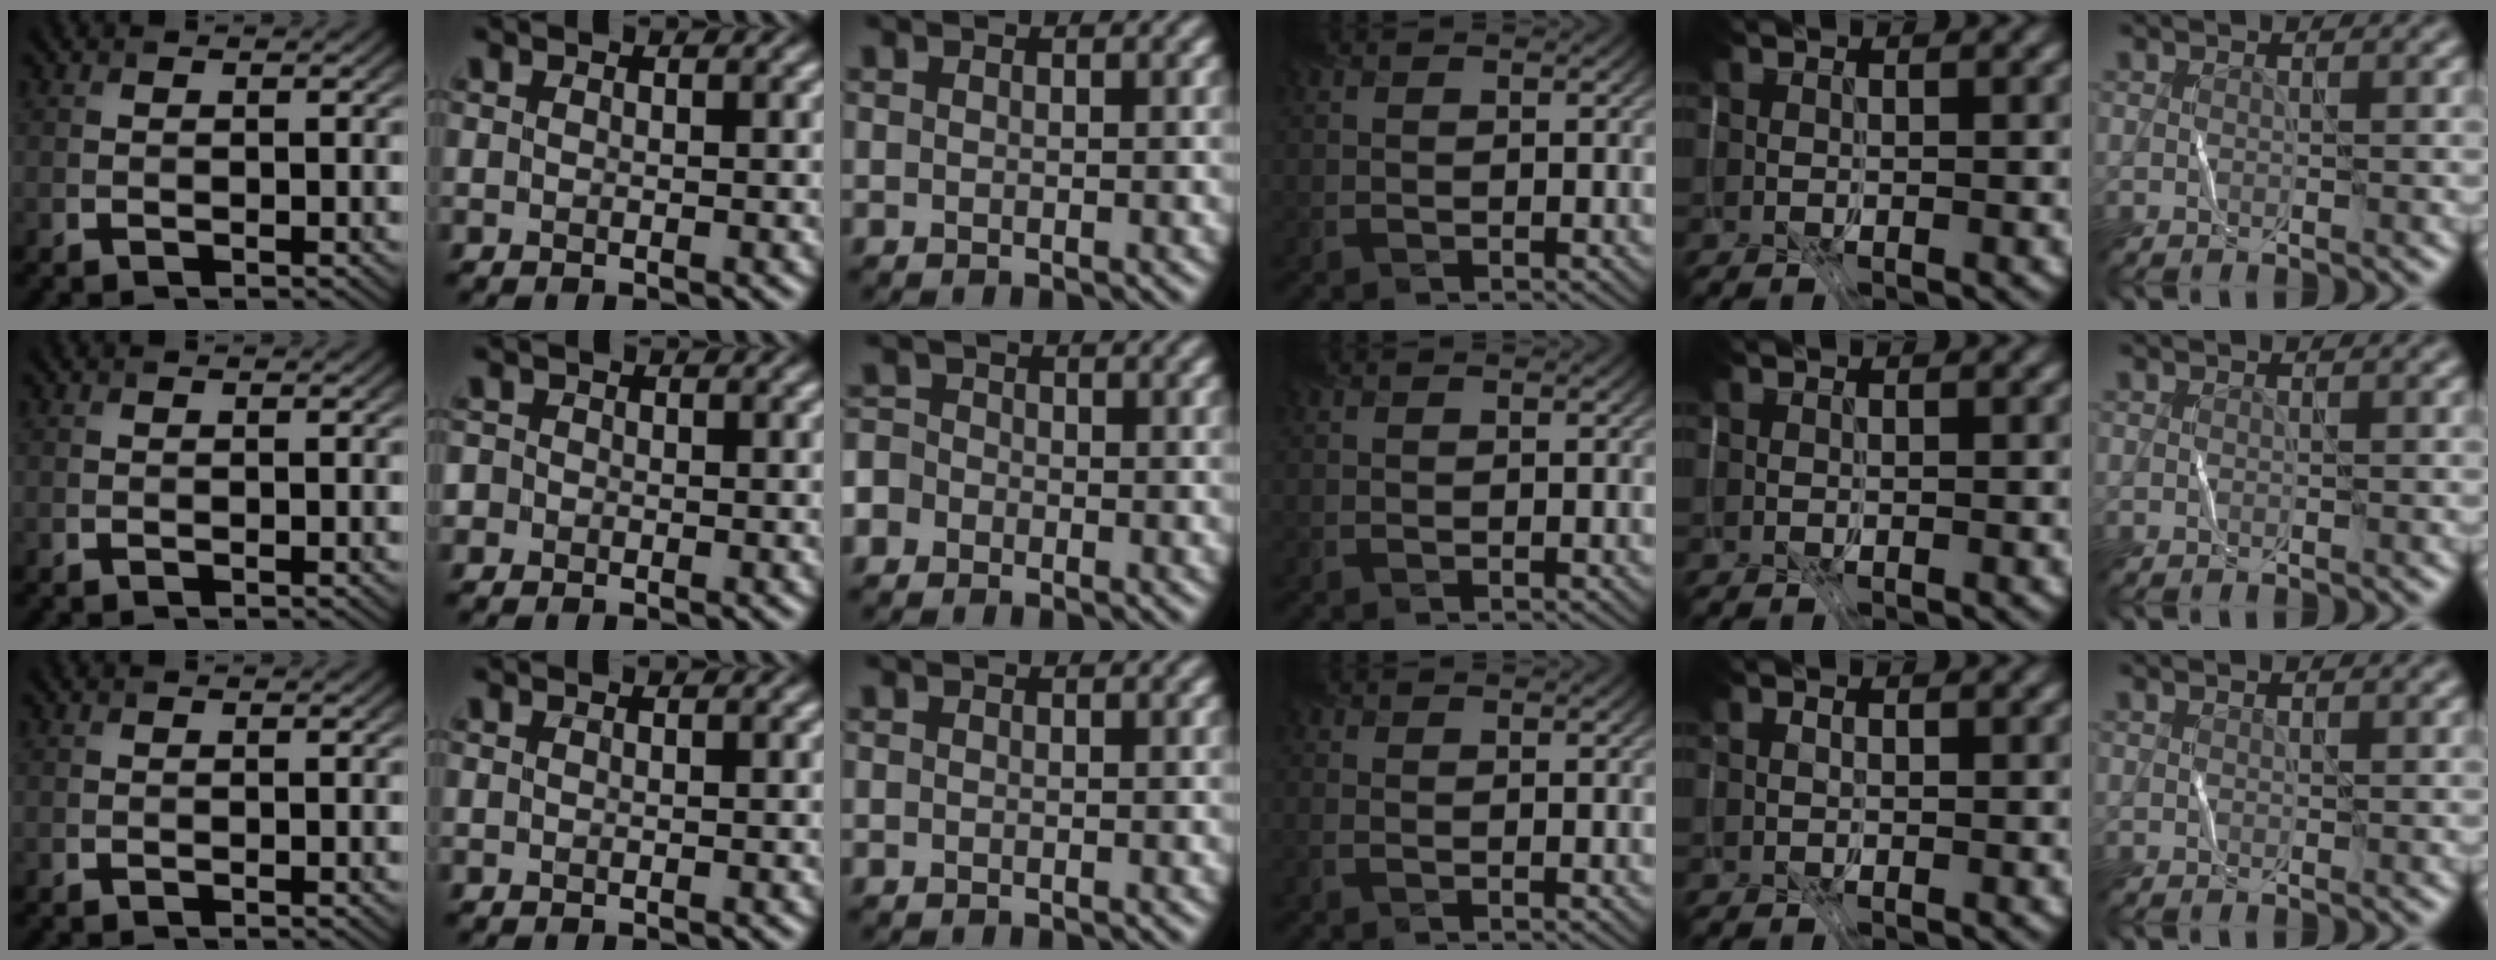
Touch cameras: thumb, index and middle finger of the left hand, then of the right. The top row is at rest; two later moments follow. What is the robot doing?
{"motion": "fold", "object": "coffee filter"}